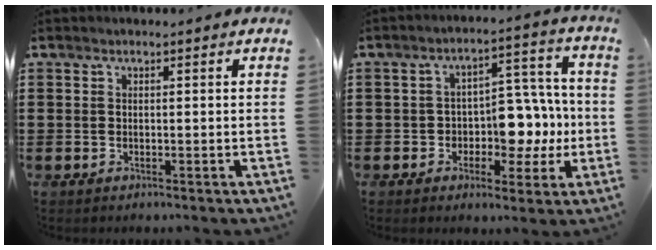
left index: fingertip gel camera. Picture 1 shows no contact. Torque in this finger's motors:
{"motor_torque": [1.22, 0.52, 0.29, 0.07]}